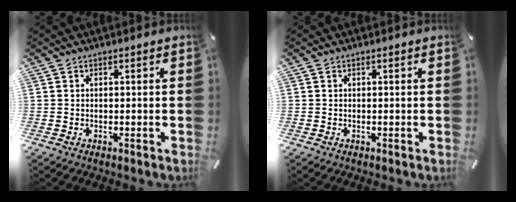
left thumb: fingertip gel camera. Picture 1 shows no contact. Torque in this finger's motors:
{"motor_torque": [-0.20, -0.19, 0.02, -0.02, 0.00]}